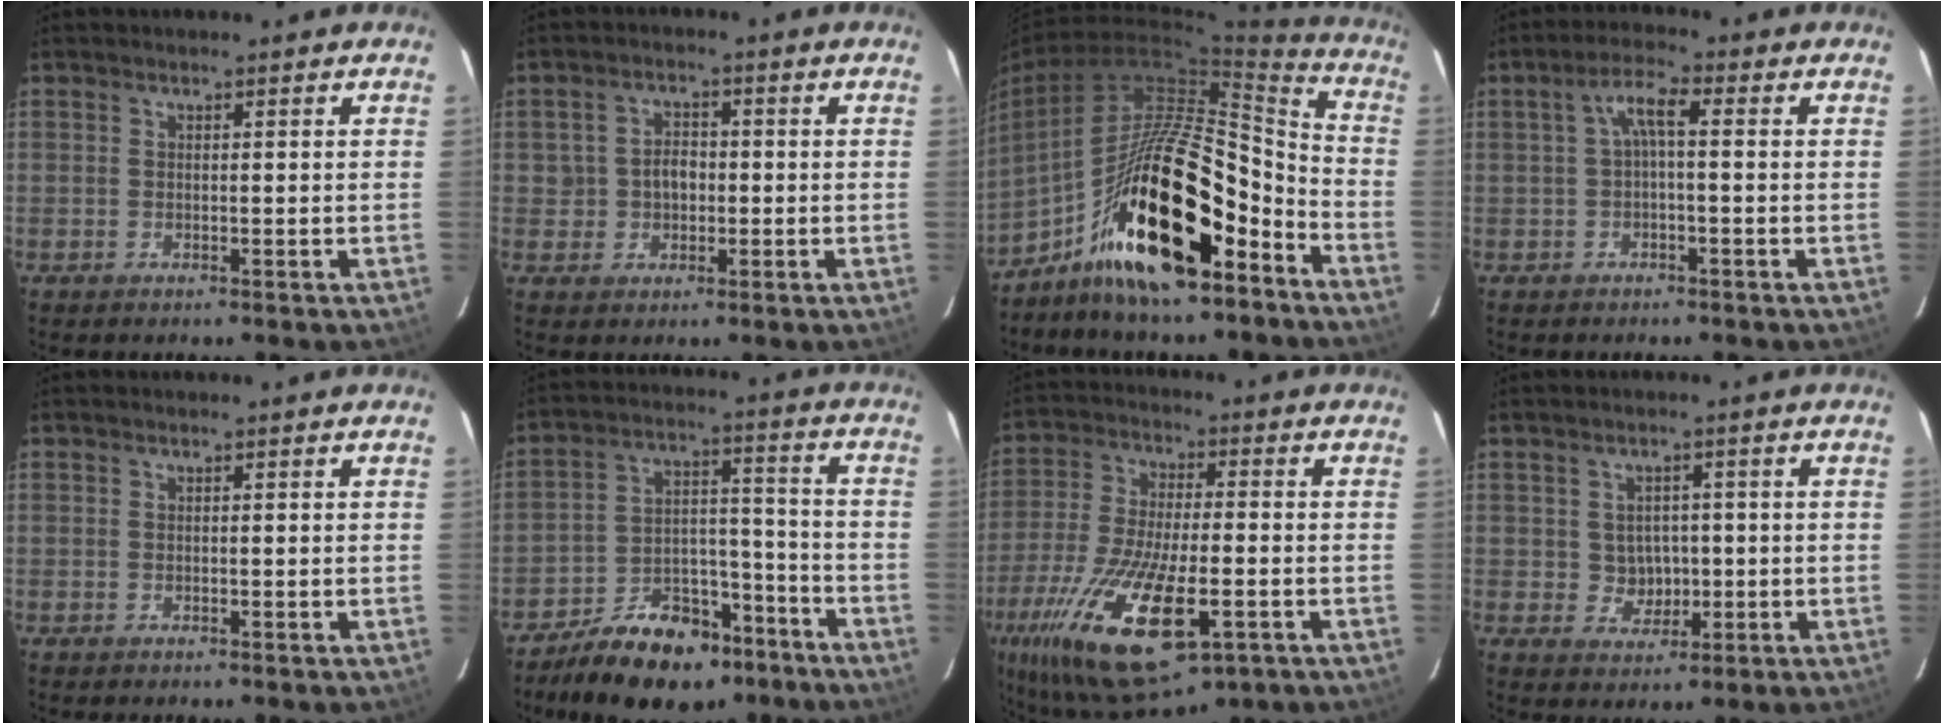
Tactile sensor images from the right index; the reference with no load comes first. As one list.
[{"total": 4.1, "force": [-0.3, 3.6, 2.1], "torque": [-0.038, 0.014, 0.000]}, {"total": 23.4, "force": [-12.4, 8.6, 17.8], "torque": [-0.302, 0.002, -0.216]}, {"total": 3.8, "force": [-0.1, 0.8, 3.7], "torque": [-0.073, 0.012, -0.001]}, {"total": 0.0}, {"total": 15.6, "force": [-11.5, 8.1, 6.9], "torque": [-0.127, 0.033, -0.167]}, {"total": 24.6, "force": [-11.0, 9.3, 19.9], "torque": [-0.418, -0.071, -0.183]}, {"total": 4.3, "force": [-0.1, 4.1, 1.5], "torque": [-0.030, 0.011, 0.008]}]